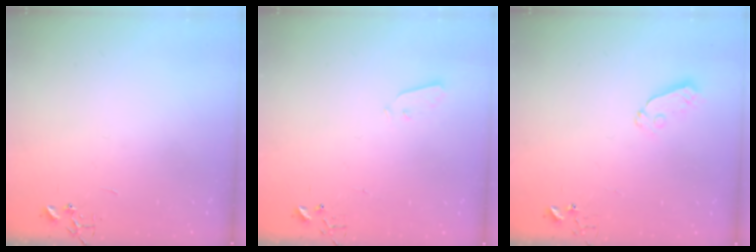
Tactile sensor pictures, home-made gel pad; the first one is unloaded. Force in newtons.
{"total": 3.0, "press": 3.0, "slide": 0.3}
{"total": 4.1, "press": 4.1, "slide": 0.1}